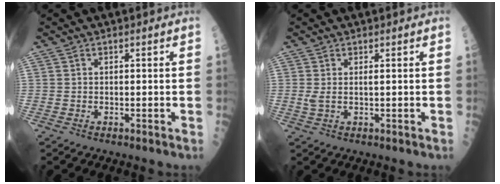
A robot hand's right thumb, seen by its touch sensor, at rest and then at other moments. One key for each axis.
{"total": 1.9, "fx": 0.4, "fy": 0.5, "fz": 1.8, "tx": -0.046, "ty": 0.005, "tz": 0.014}